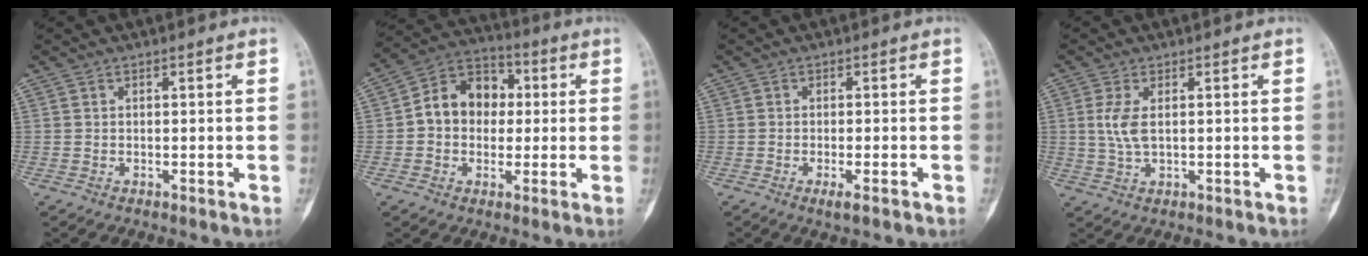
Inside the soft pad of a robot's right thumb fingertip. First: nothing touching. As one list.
[{"total": 11.5, "force": [0.6, 9.1, 7.0], "torque": [-0.075, 0.030, 0.000]}, {"total": 2.7, "force": [-1.5, 0.5, 2.2], "torque": [-0.034, -0.001, -0.024]}, {"total": 4.0, "force": [0.8, 2.0, 3.3], "torque": [-0.084, -0.002, 0.020]}]